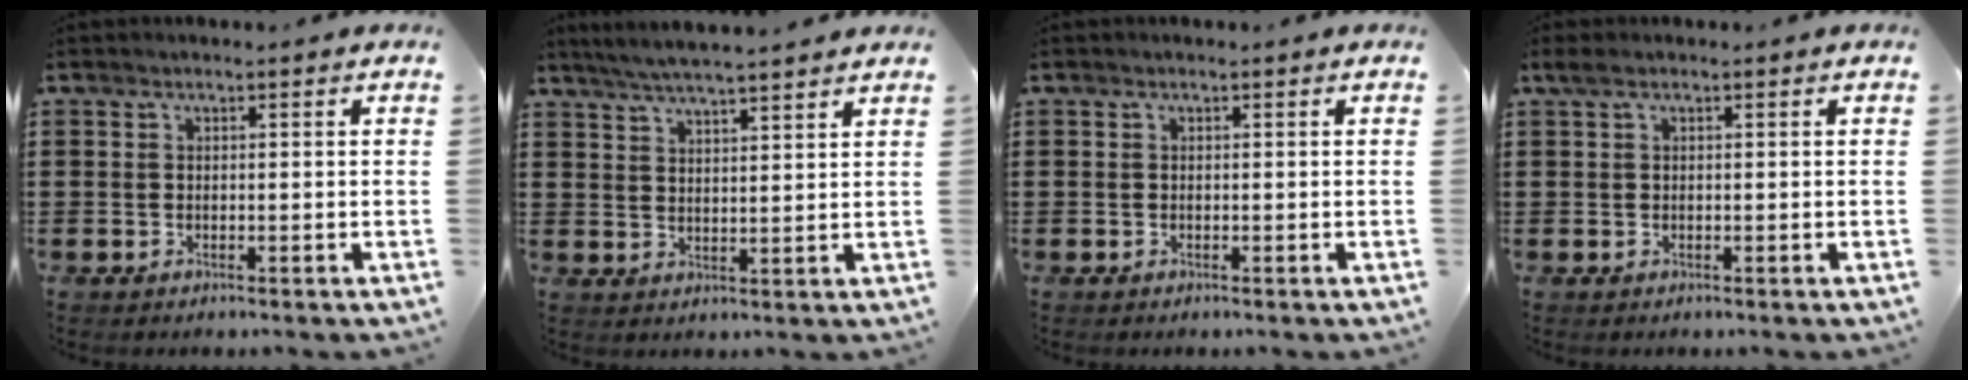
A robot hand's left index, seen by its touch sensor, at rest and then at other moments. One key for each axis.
{"total": 4.3, "fx": 4.1, "fy": -0.3, "fz": 1.5, "tx": -0.041, "ty": -0.015, "tz": 0.072}
{"total": 0.0}
{"total": 0.9, "fx": 0.2, "fy": 0.3, "fz": 0.8, "tx": -0.016, "ty": 0.002, "tz": 0.004}